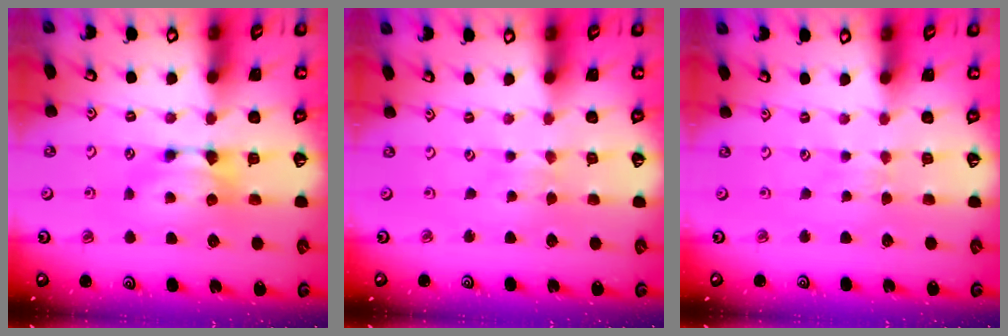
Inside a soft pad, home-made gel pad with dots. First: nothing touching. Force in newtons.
{"total": 2.9, "press": 2.9, "slide": 0.0}
{"total": 2.9, "press": 2.9, "slide": 0.4}